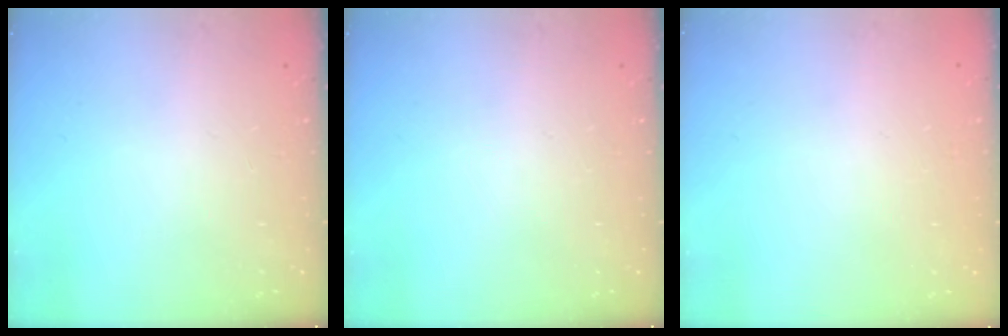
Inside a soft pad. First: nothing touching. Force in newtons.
{"total": 0.0}
{"total": 0.0}